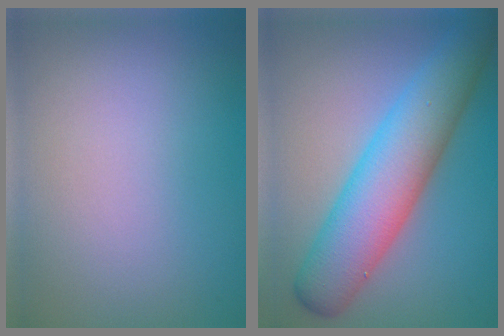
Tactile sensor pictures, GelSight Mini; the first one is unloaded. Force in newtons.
{"total": 8.5, "press": 8.5, "slide": 0.2}